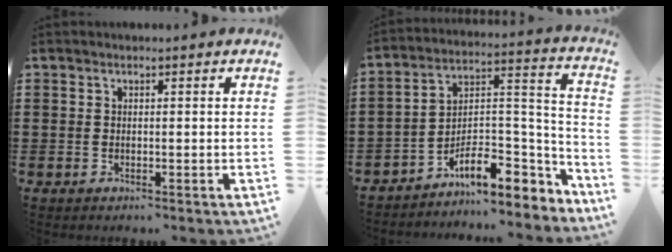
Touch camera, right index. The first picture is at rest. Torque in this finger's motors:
{"motor_torque": [0.88, -0.30, 0.41, 0.04]}